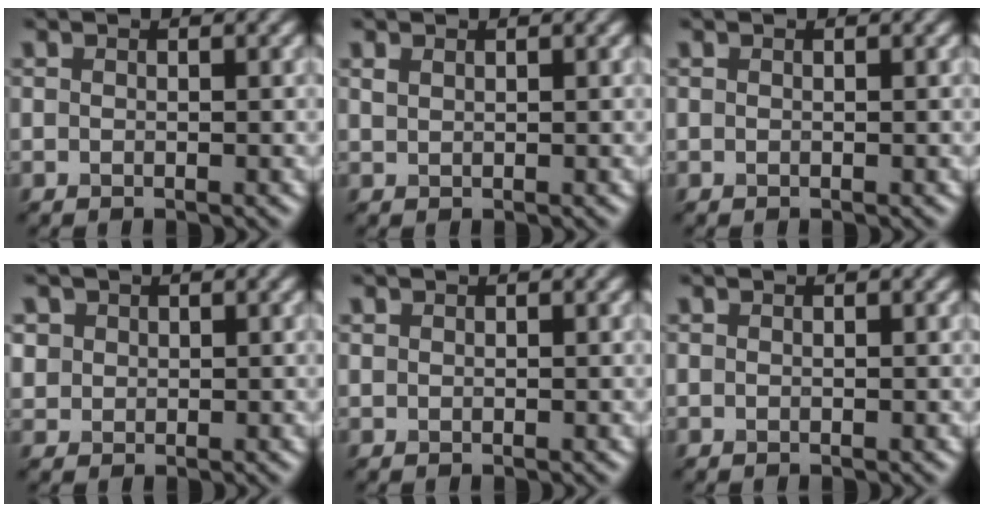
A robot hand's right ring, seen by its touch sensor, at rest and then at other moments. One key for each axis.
{"total": 1.0, "fx": 0.1, "fy": -0.6, "fz": -0.7, "tx": -0.006, "ty": 0.003, "tz": 0.026}
{"total": 0.0}
{"total": 1.1, "fx": 0.3, "fy": 0.2, "fz": -1.1, "tx": -0.001, "ty": 0.001, "tz": 0.028}
{"total": 1.1, "fx": -0.2, "fy": -0.7, "fz": -0.7, "tx": -0.001, "ty": -0.008, "tz": 0.012}
{"total": 0.0}